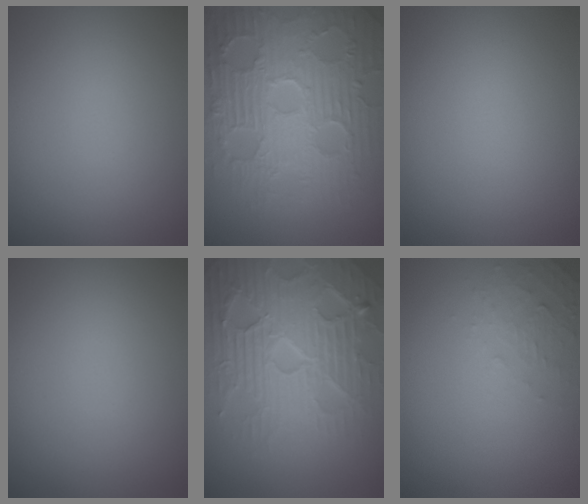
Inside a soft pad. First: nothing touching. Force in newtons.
{"total": 9.4, "press": 6.8, "slide": 6.4}
{"total": 0.0}
{"total": 0.0}
{"total": 7.5, "press": 7.4, "slide": 1.4}
{"total": 1.7, "press": 1.7, "slide": 0.2}